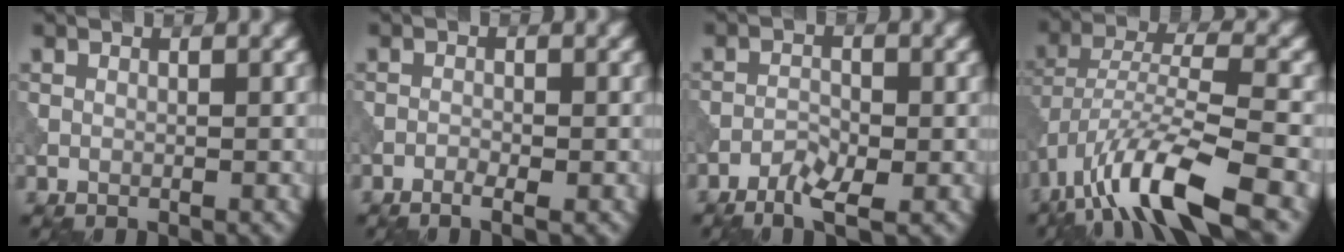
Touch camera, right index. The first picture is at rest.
{"total": 1.2, "force": [-0.8, 0.3, 0.9], "torque": [-0.017, -0.002, -0.016]}
{"total": 2.8, "force": [-1.8, 0.9, 2.0], "torque": [-0.036, 0.003, -0.037]}
{"total": 10.6, "force": [-6.5, 3.0, 7.9], "torque": [-0.140, 0.002, -0.127]}